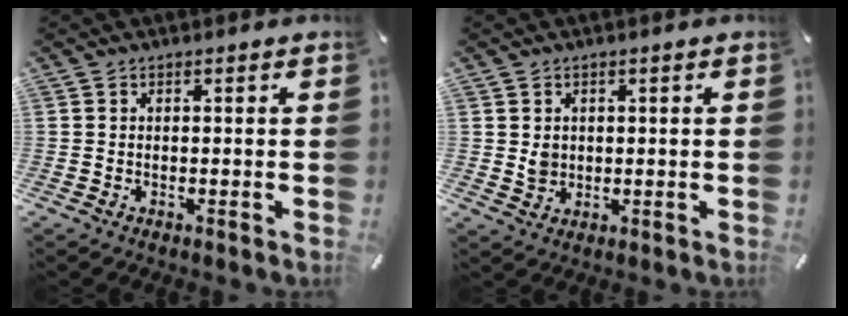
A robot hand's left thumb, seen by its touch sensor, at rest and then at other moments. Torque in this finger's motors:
{"motor_torque": [0.39, 0.57, 0.11, -0.12, 0.01]}